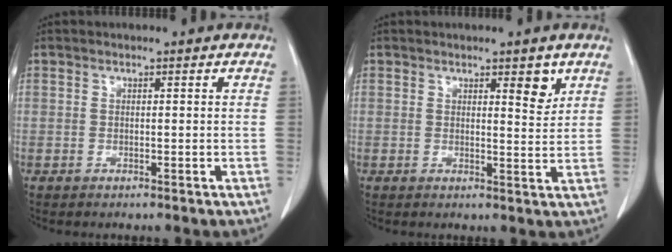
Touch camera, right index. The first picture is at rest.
{"total": 3.2, "force": [1.9, 0.8, 2.4], "torque": [-0.032, -0.010, 0.027]}